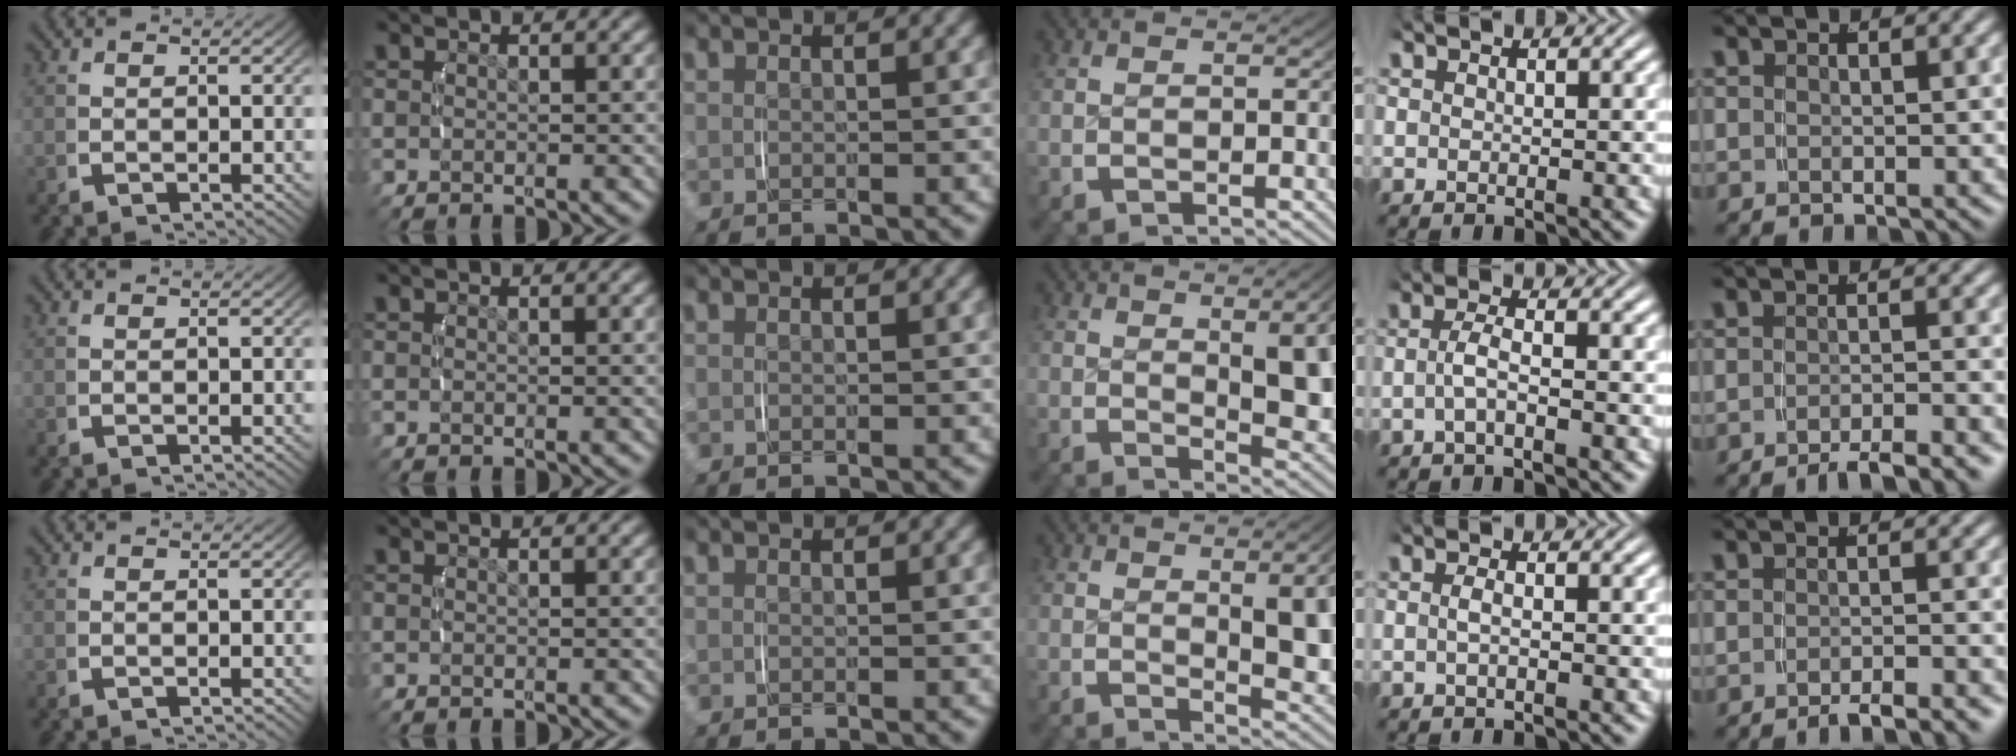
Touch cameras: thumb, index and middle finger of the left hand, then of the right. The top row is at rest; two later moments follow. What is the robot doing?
{"motion": "lift_and_place", "object": "glasses case"}